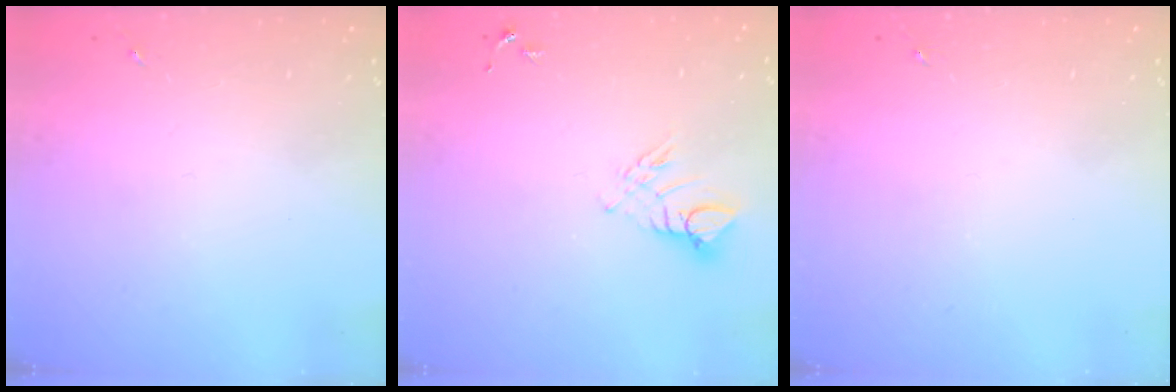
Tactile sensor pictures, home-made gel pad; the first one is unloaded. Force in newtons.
{"total": 6.5, "press": 6.5, "slide": 0.3}
{"total": 0.0}